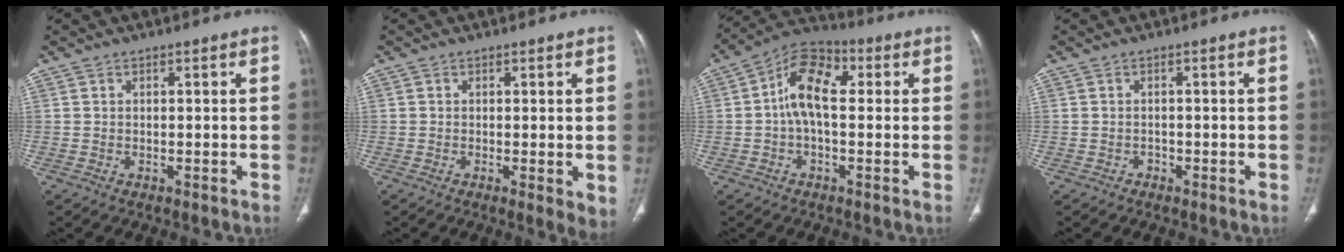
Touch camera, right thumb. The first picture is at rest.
{"total": 3.7, "force": [-0.4, 1.2, 3.5], "torque": [-0.051, -0.012, -0.009]}
{"total": 10.0, "force": [0.7, 5.8, 8.2], "torque": [-0.131, 0.031, -0.001]}
{"total": 0.9, "force": [-0.6, 0.6, 0.1], "torque": [0.001, 0.003, -0.014]}